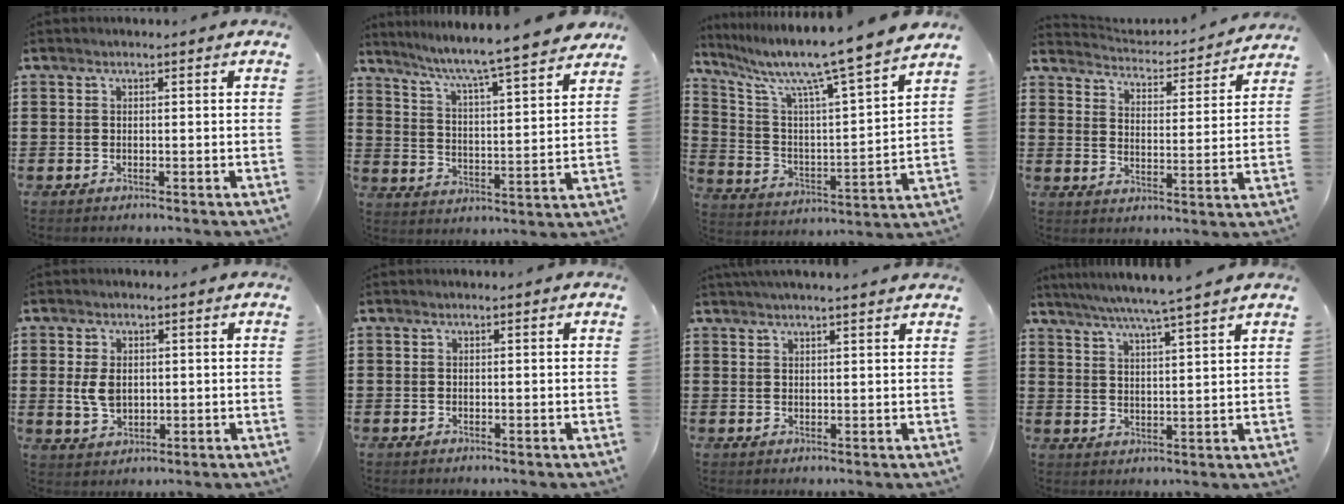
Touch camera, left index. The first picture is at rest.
{"total": 5.8, "force": [5.2, -0.8, 2.5], "torque": [-0.072, -0.049, 0.078]}
{"total": 10.2, "force": [8.5, -0.3, 5.5], "torque": [-0.135, -0.073, 0.131]}
{"total": 3.1, "force": [3.1, -0.2, 0.1], "torque": [-0.024, -0.035, 0.046]}
{"total": 4.3, "force": [0.3, 2.8, 3.3], "torque": [-0.083, 0.002, 0.000]}
{"total": 0.0}
{"total": 2.0, "force": [1.9, -0.4, 0.6], "torque": [-0.016, -0.002, 0.036]}
{"total": 5.4, "force": [4.6, -1.3, 2.6], "torque": [-0.064, -0.025, 0.077]}